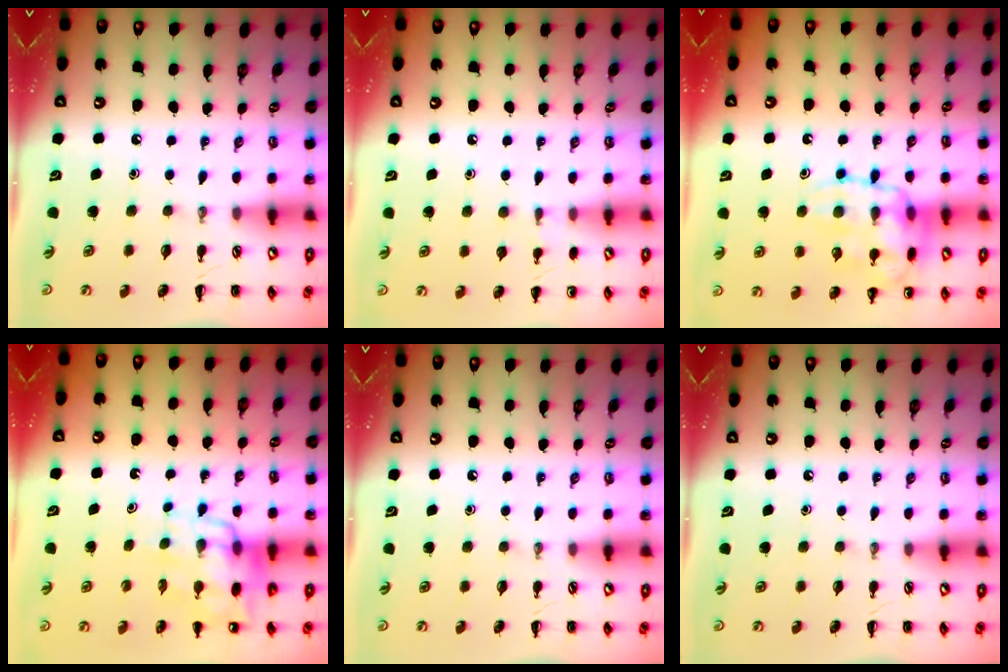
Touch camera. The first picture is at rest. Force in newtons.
{"total": 5.4, "press": 5.2, "slide": 1.5}
{"total": 16.0, "press": 15.9, "slide": 1.3}
{"total": 12.0, "press": 11.6, "slide": 3.0}
{"total": 0.0}
{"total": 0.0}